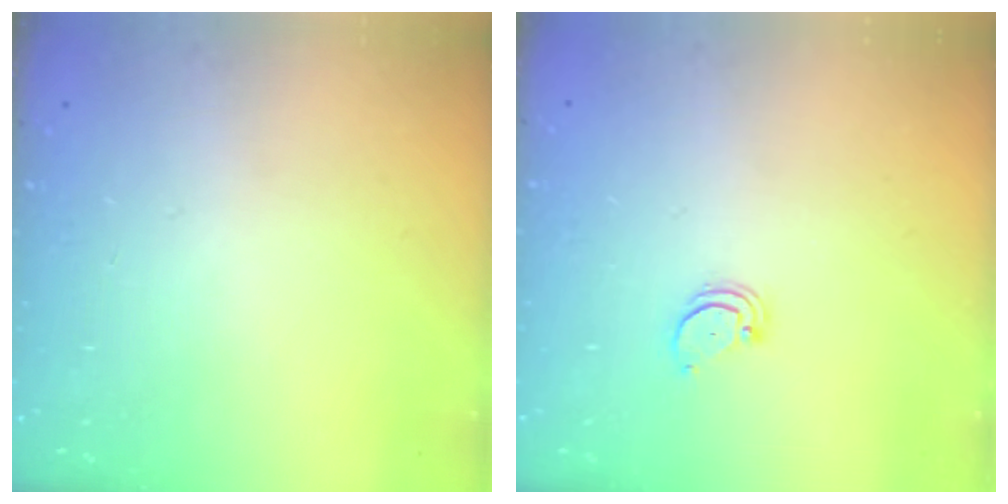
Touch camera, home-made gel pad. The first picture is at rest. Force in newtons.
{"total": 2.0, "press": 2.0, "slide": 0.2}